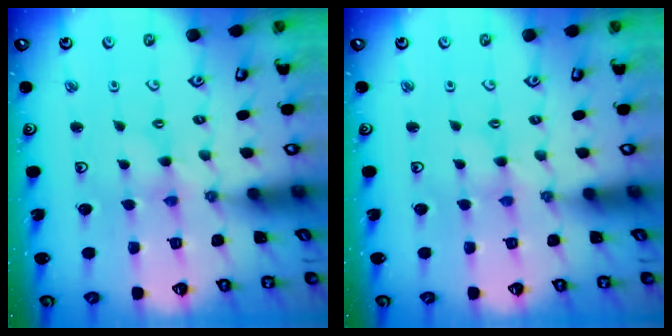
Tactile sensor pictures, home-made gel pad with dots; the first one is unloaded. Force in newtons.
{"total": 0.0}